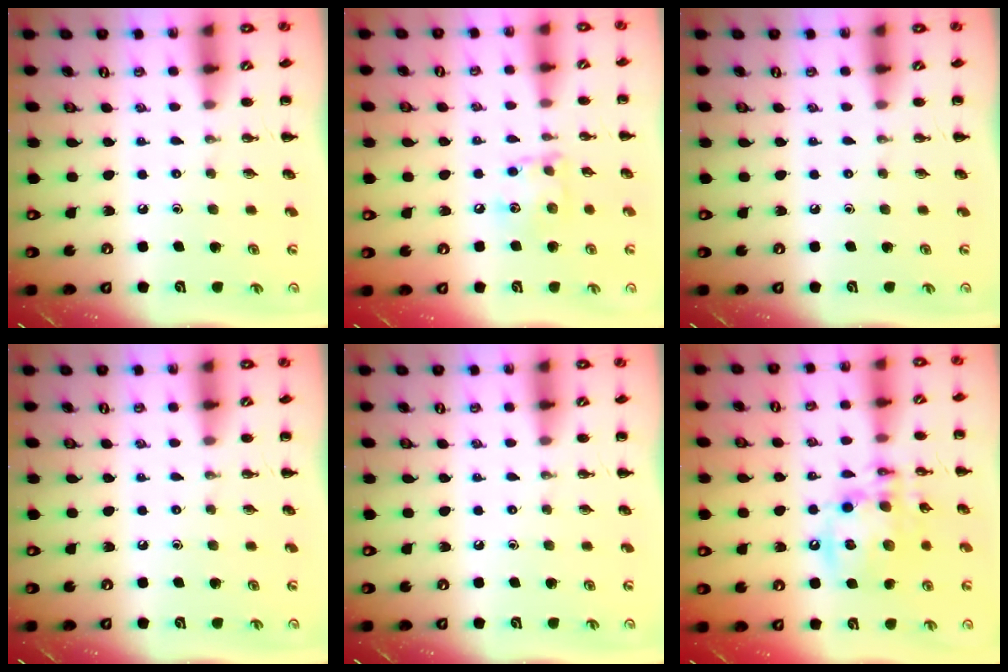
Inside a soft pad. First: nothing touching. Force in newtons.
{"total": 9.2, "press": 9.2, "slide": 0.5}
{"total": 0.0}
{"total": 0.0}
{"total": 0.0}
{"total": 14.5, "press": 14.2, "slide": 2.7}